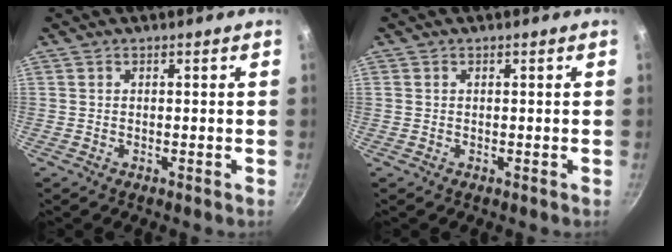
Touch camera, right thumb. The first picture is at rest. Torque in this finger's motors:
{"motor_torque": [-0.26, -0.45, -0.15, 0.10, 0.05]}